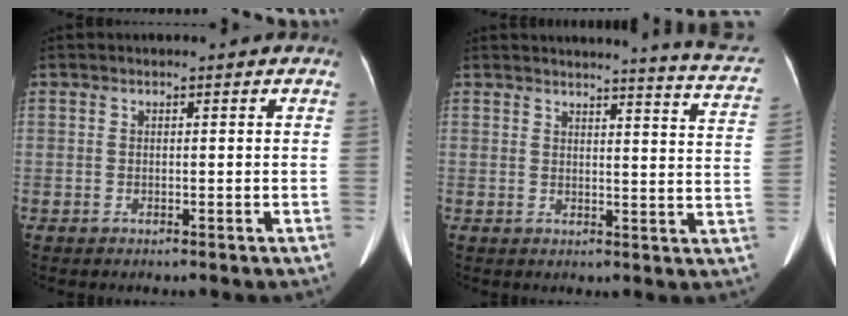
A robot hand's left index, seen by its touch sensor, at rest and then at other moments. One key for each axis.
{"total": 11.1, "fx": 10.5, "fy": -0.5, "fz": 3.8, "tx": -0.037, "ty": -0.061, "tz": 0.095}